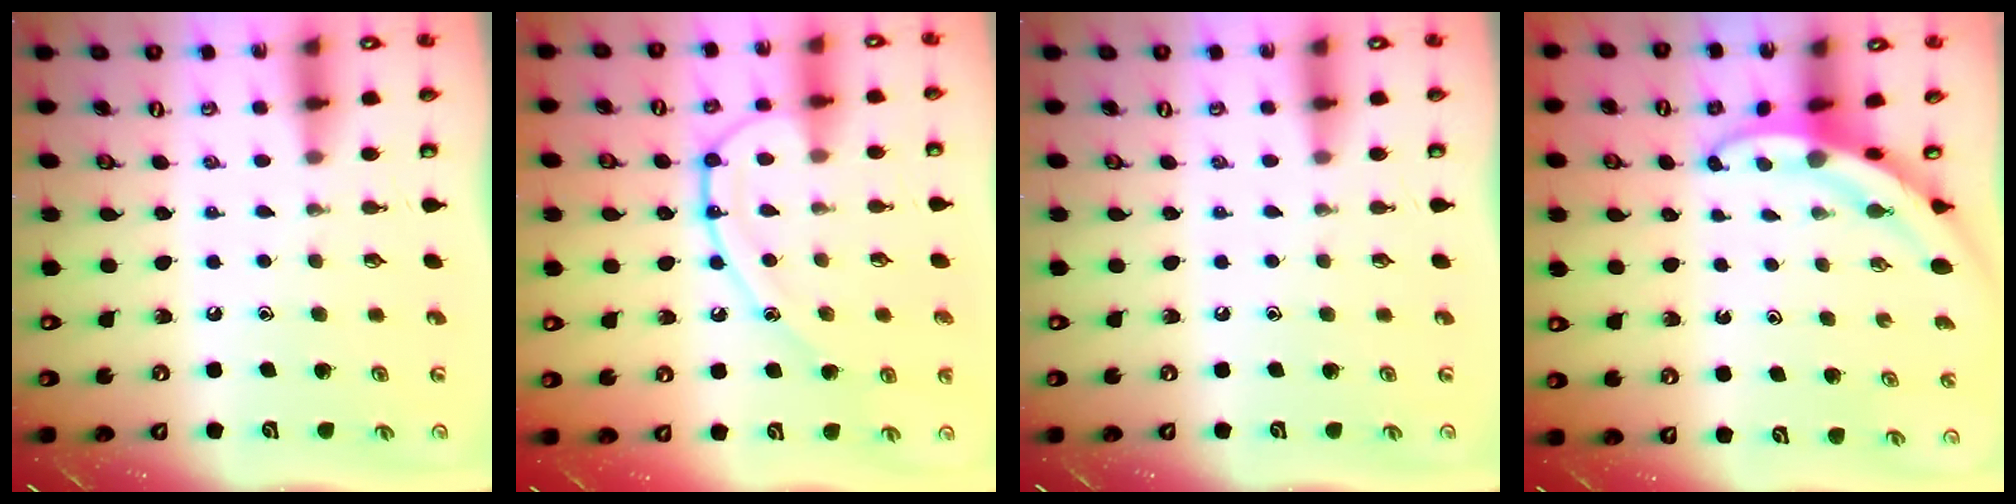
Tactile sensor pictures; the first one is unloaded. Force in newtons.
{"total": 11.3, "press": 11.3, "slide": 0.5}
{"total": 0.0}
{"total": 3.1, "press": 3.1, "slide": 0.3}